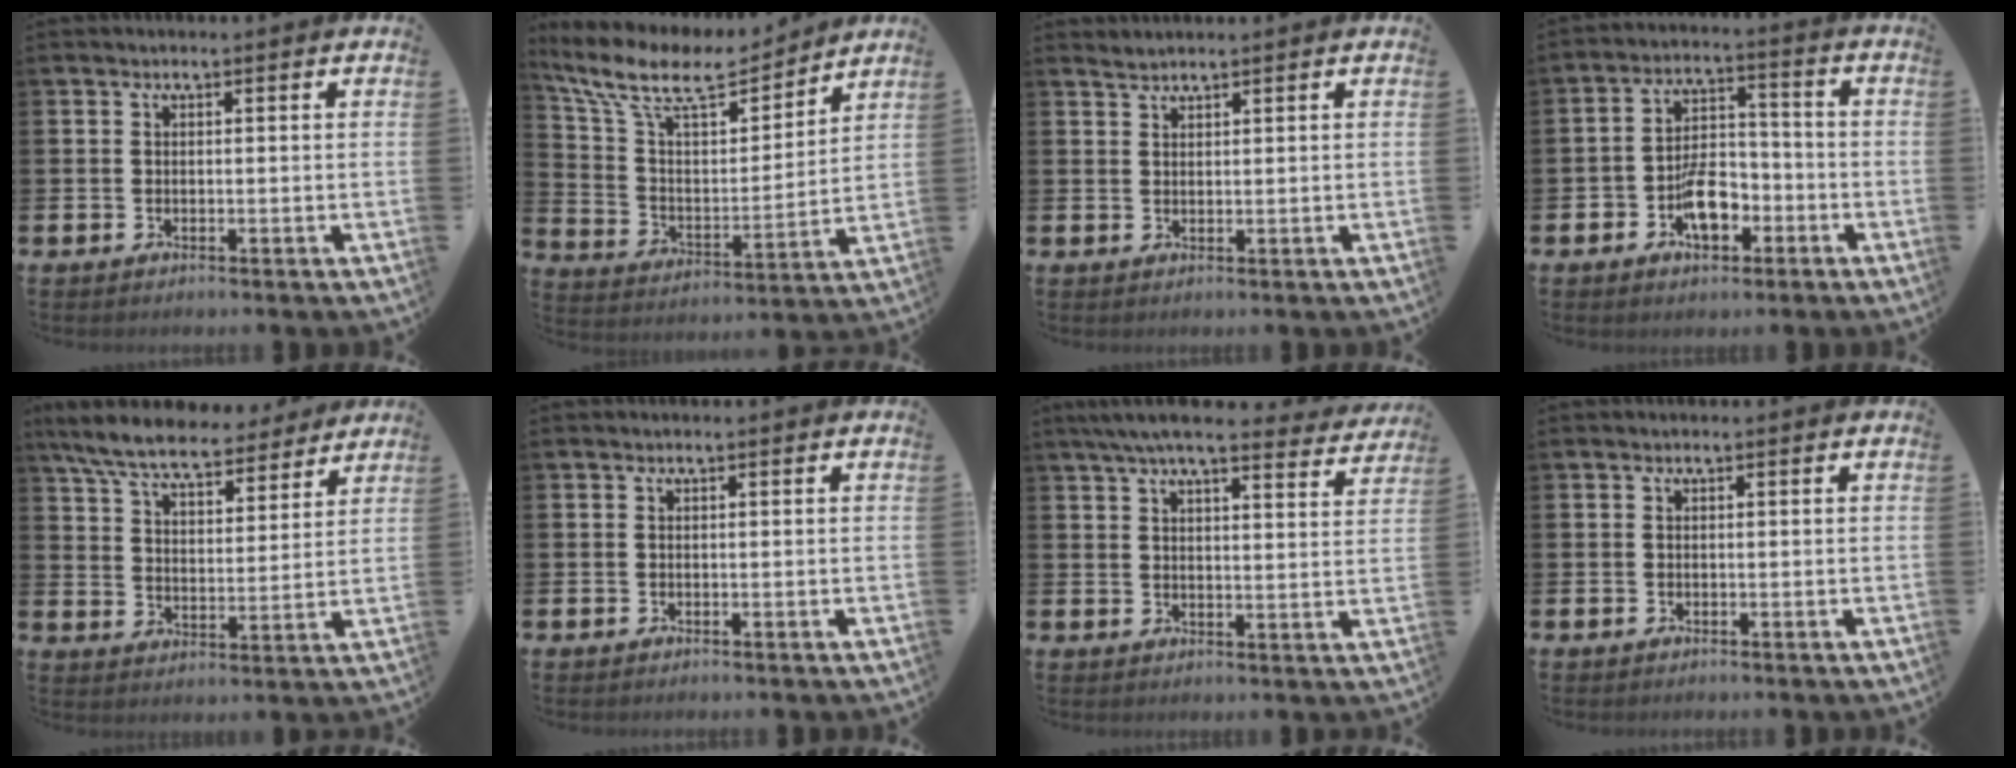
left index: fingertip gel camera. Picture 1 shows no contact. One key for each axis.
{"total": 11.2, "fx": 9.5, "fy": 3.5, "fz": 4.7, "tx": -0.130, "ty": -0.059, "tz": 0.163}
{"total": 1.4, "fx": 1.4, "fy": 0.1, "fz": 0.0, "tx": 0.002, "ty": 0.000, "tz": 0.027}
{"total": 7.1, "fx": -3.0, "fy": 4.1, "fz": 4.9, "tx": -0.084, "ty": 0.016, "tz": -0.055}
{"total": 8.2, "fx": 7.4, "fy": 1.9, "fz": 2.8, "tx": -0.089, "ty": -0.036, "tz": 0.133}
{"total": 0.0}
{"total": 7.3, "fx": 6.6, "fy": 1.1, "fz": 2.9, "tx": -0.065, "ty": -0.029, "tz": 0.117}
{"total": 0.0}